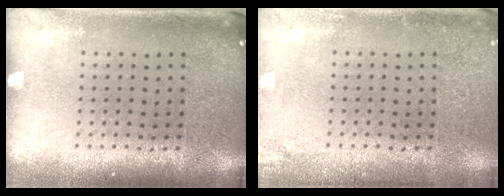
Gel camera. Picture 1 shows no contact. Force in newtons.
{"total": 1.6, "press": 1.6, "slide": 0.2}